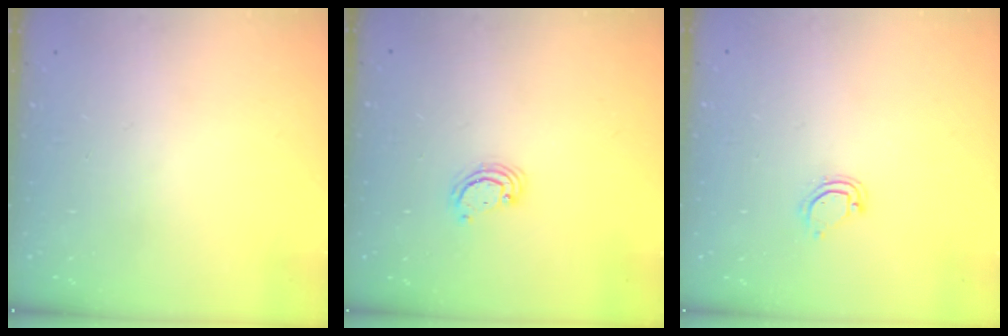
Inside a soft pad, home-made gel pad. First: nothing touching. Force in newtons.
{"total": 2.5, "press": 2.5, "slide": 0.3}
{"total": 4.7, "press": 4.7, "slide": 0.2}